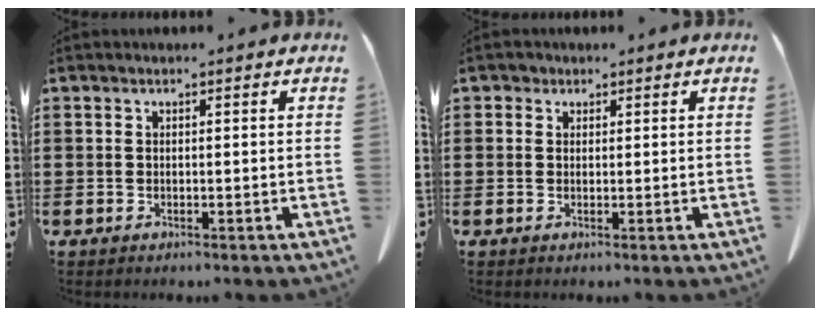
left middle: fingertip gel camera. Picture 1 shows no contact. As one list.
[{"total": 1.0, "force": [0.6, 0.8, 0.1], "torque": [-0.005, 0.005, 0.011]}]